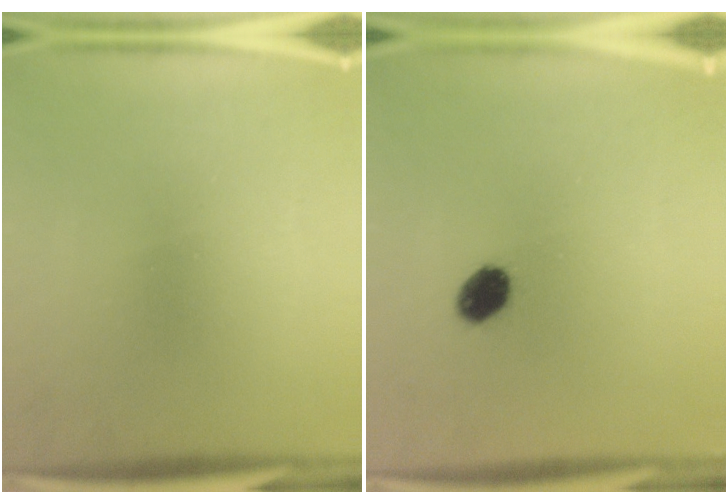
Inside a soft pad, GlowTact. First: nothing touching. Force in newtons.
{"total": 5.5}